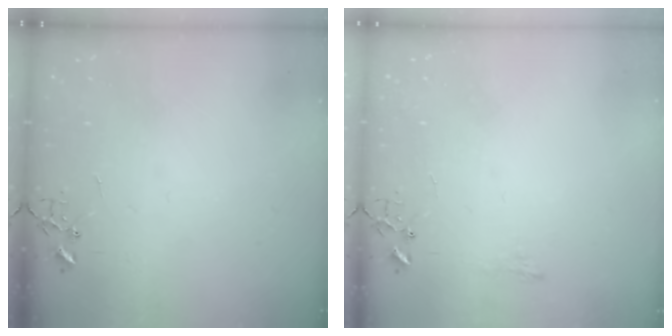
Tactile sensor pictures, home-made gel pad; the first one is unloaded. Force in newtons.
{"total": 5.9, "press": 5.9, "slide": 0.8}